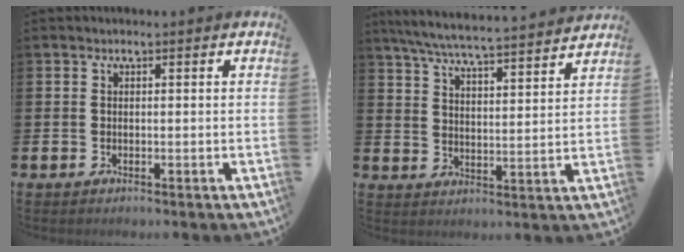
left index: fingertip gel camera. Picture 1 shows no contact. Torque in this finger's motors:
{"motor_torque": [0.59, -0.75, 0.23, 0.17]}